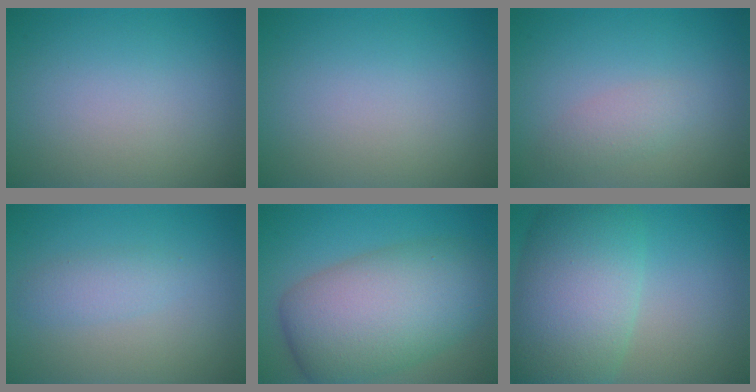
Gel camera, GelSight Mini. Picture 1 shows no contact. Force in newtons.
{"total": 0.0}
{"total": 1.6, "press": 1.6, "slide": 0.1}
{"total": 1.7, "press": 1.7, "slide": 0.0}
{"total": 10.3, "press": 10.3, "slide": 0.3}
{"total": 9.6, "press": 9.6, "slide": 0.3}